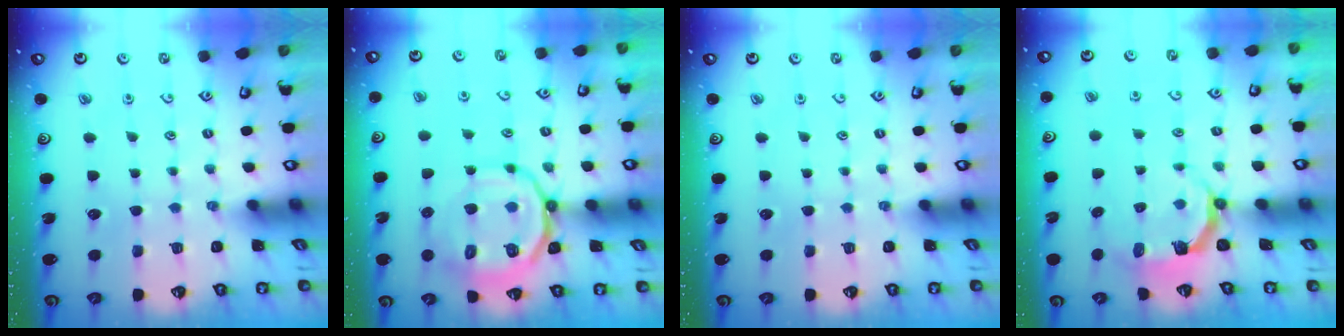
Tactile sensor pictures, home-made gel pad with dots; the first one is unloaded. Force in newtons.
{"total": 16.7, "press": 16.5, "slide": 2.6}
{"total": 0.0}
{"total": 4.3, "press": 2.8, "slide": 3.3}